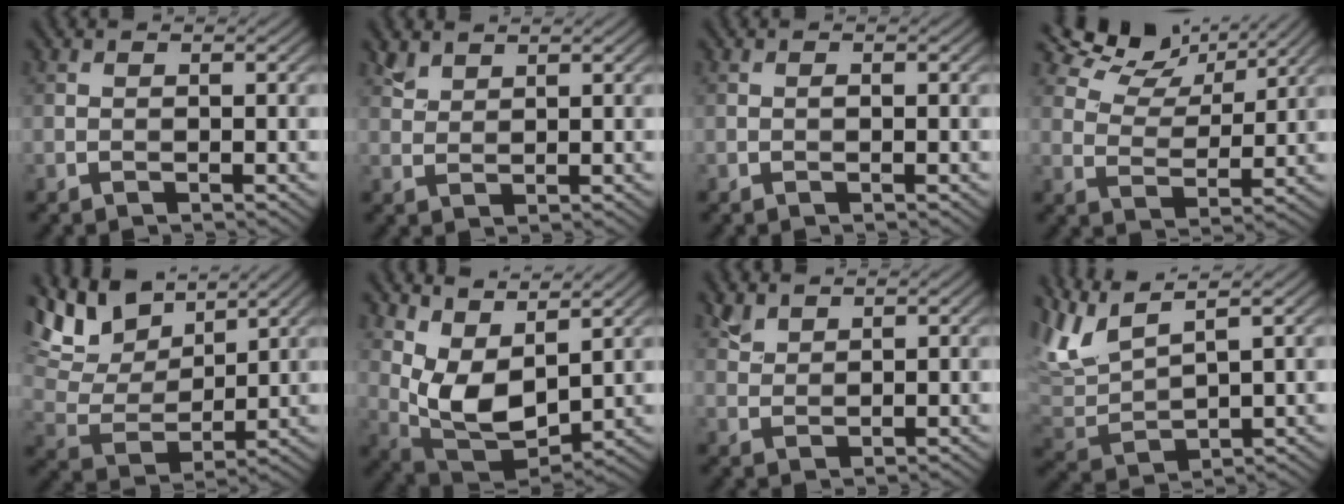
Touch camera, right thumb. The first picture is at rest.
{"total": 2.1, "force": [1.9, 0.8, 0.6], "torque": [-0.020, 0.004, 0.046]}
{"total": 0.0}
{"total": 8.7, "force": [6.9, 3.5, 4.0], "torque": [-0.087, 0.008, 0.118]}
{"total": 12.0, "force": [7.9, 5.4, 7.3], "torque": [-0.195, 0.020, 0.130]}
{"total": 9.8, "force": [4.6, 4.7, 7.3], "torque": [-0.169, -0.003, 0.095]}
{"total": 2.5, "force": [2.1, 1.0, 0.8], "torque": [-0.025, 0.004, 0.053]}
{"total": 7.9, "force": [5.3, 1.9, 5.5], "torque": [-0.139, 0.019, 0.110]}